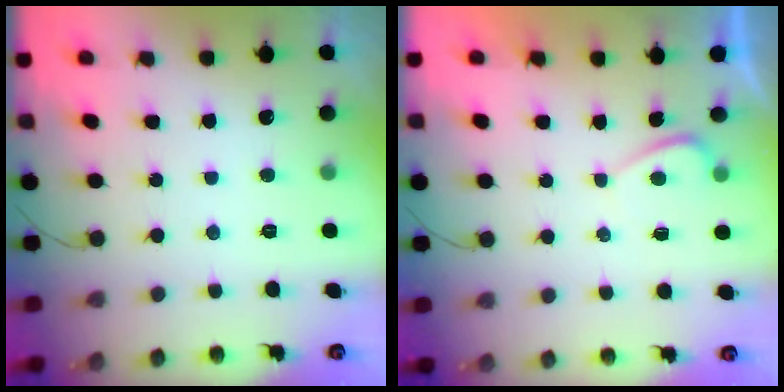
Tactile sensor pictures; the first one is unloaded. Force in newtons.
{"total": 0.8, "press": 0.6, "slide": 0.5}